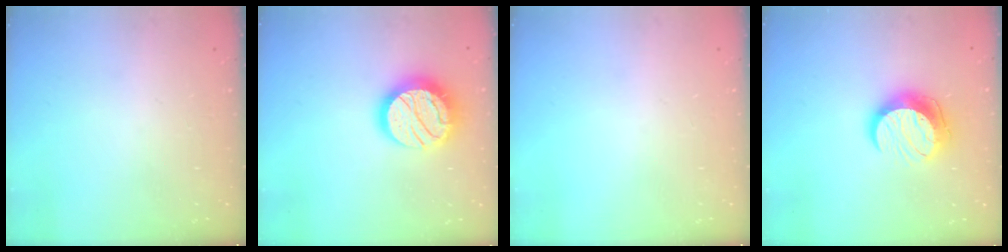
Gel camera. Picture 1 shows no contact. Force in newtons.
{"total": 20.0, "press": 20.0, "slide": 1.3}
{"total": 0.0}
{"total": 13.2, "press": 13.2, "slide": 0.8}